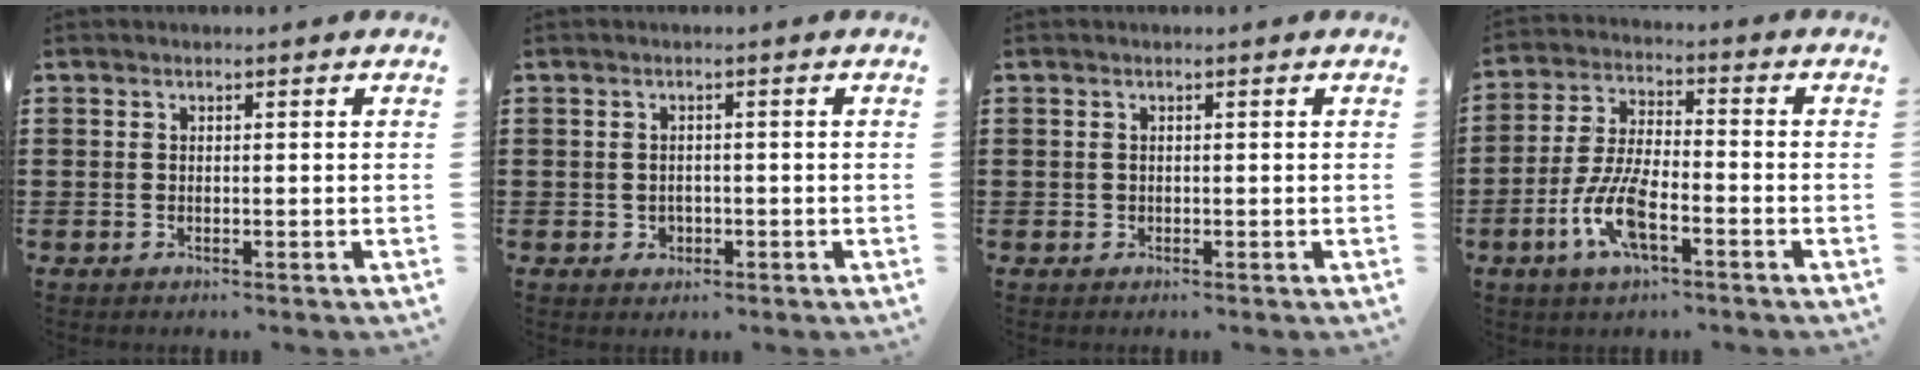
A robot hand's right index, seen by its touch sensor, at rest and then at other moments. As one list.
[{"total": 1.4, "force": [-0.3, 1.2, 0.6], "torque": [-0.017, 0.005, -0.008]}, {"total": 0.5, "force": [0.1, 0.5, 0.2], "torque": [-0.004, 0.003, 0.001]}, {"total": 9.2, "force": [-3.9, 3.3, 7.6], "torque": [-0.177, -0.008, -0.075]}]